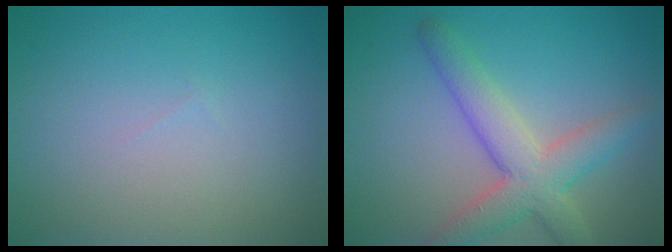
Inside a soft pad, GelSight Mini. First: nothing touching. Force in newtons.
{"total": 5.3, "press": 5.3, "slide": 0.2}